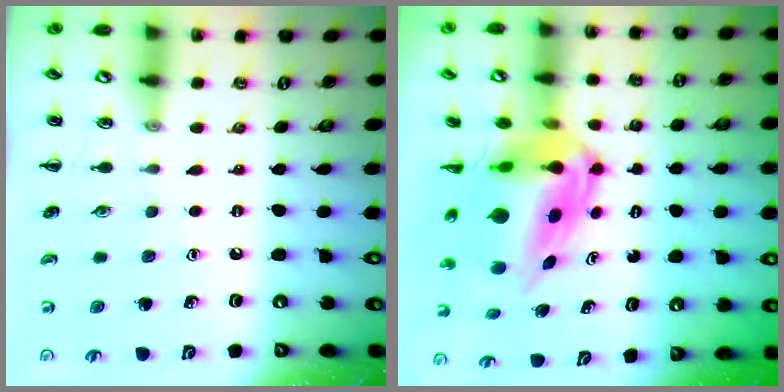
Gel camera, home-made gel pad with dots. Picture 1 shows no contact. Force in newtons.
{"total": 10.1, "press": 9.6, "slide": 3.2}